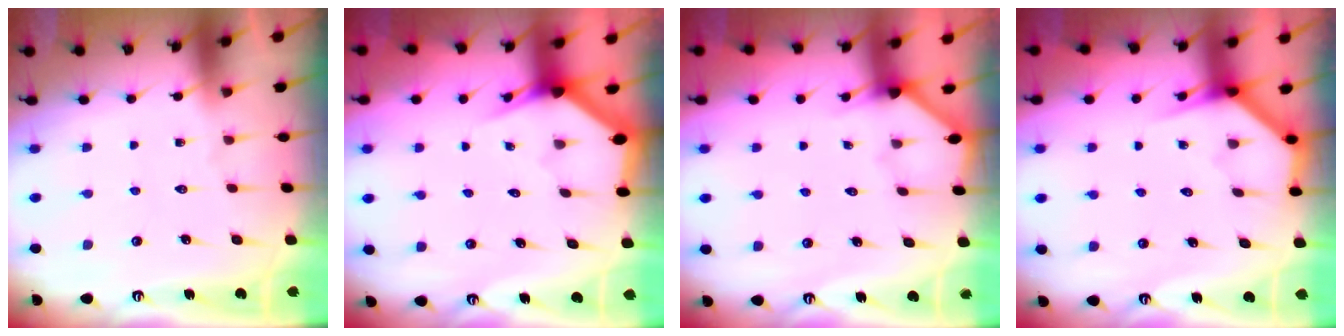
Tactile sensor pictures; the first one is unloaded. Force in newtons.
{"total": 2.7, "press": 2.7, "slide": 0.1}
{"total": 2.6, "press": 2.6, "slide": 0.3}
{"total": 3.9, "press": 3.9, "slide": 0.2}